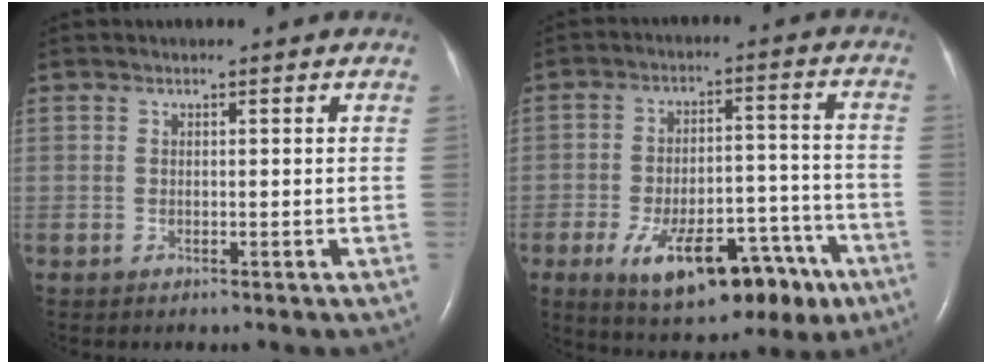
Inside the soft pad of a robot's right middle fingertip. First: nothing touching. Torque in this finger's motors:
{"motor_torque": [1.67, -0.47, 0.45, 0.18]}